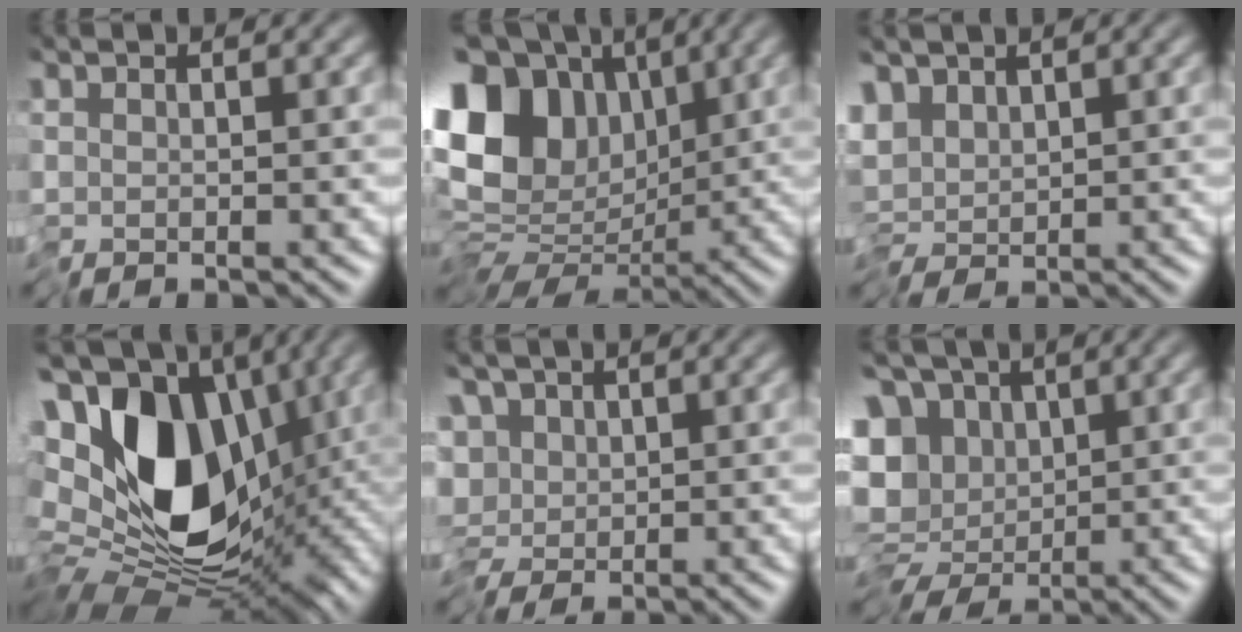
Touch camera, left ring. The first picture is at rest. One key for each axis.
{"total": 12.1, "fx": 2.1, "fy": 9.3, "fz": 7.5, "tx": -0.147, "ty": 0.025, "tz": 0.030}
{"total": 2.9, "fx": 0.5, "fy": 1.7, "fz": 2.3, "tx": -0.037, "ty": 0.003, "tz": 0.005}
{"total": 15.9, "fx": 1.5, "fy": 10.9, "fz": 11.5, "tx": -0.181, "ty": -0.013, "tz": 0.034}
{"total": 6.0, "fx": -0.4, "fy": 4.6, "fz": 3.8, "tx": -0.038, "ty": 0.012, "tz": -0.034}
{"total": 12.3, "fx": -0.1, "fy": 10.4, "fz": 6.5, "tx": -0.118, "ty": -0.010, "tz": -0.015}